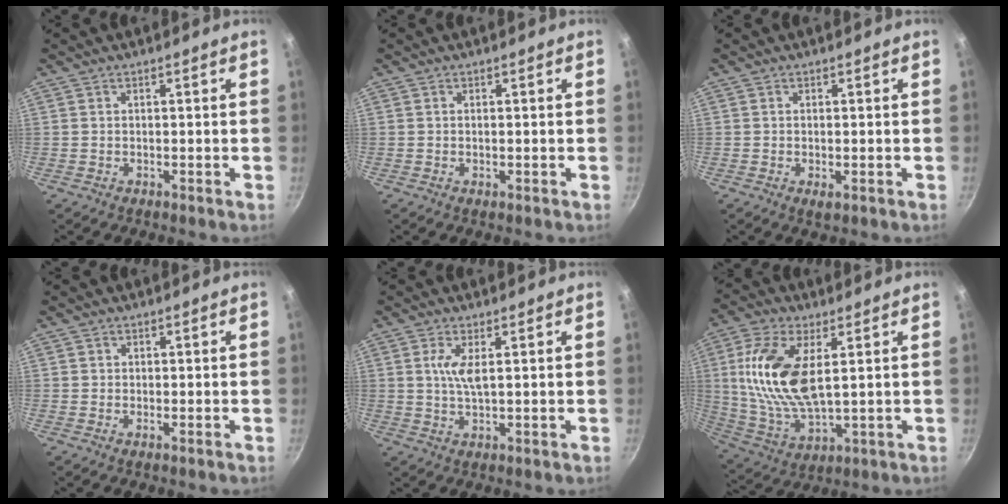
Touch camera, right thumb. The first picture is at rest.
{"total": 0.6, "force": [-0.1, 0.2, 0.6], "torque": [-0.011, -0.001, -0.002]}
{"total": 1.7, "force": [-0.5, 0.7, 1.5], "torque": [-0.028, -0.005, -0.007]}
{"total": 0.6, "force": [0.1, 0.6, 0.3], "torque": [-0.004, -0.002, -0.002]}
{"total": 4.4, "force": [1.2, 1.1, 4.1], "torque": [-0.085, -0.008, 0.024]}
{"total": 16.4, "force": [3.6, 7.8, 14.0], "torque": [-0.279, -0.013, 0.073]}